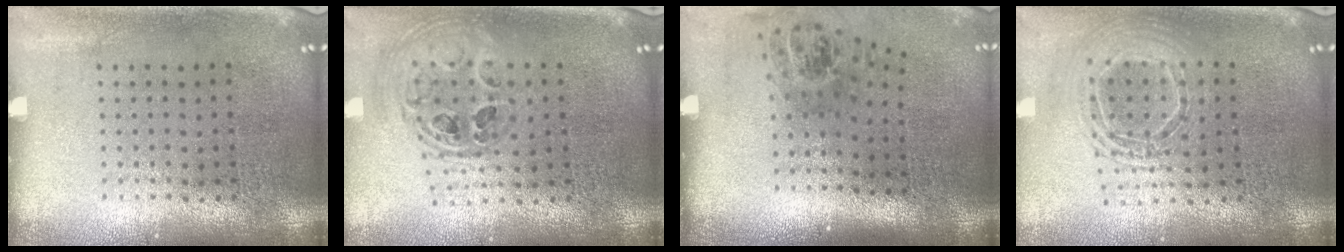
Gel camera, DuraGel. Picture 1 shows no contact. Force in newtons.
{"total": 1.0, "press": 1.0, "slide": 0.3}
{"total": 1.6, "press": 1.2, "slide": 1.0}
{"total": 1.9, "press": 1.5, "slide": 1.1}